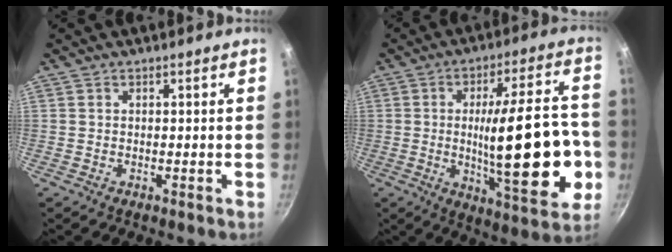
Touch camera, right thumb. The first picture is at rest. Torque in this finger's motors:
{"motor_torque": [1.74, 3.27, 2.09, 0.04, 0.42]}